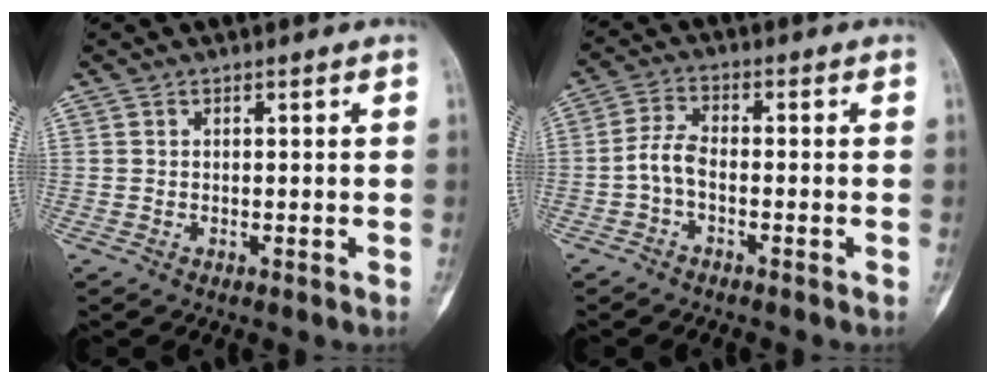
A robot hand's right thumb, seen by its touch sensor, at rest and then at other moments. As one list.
[{"total": 4.4, "force": [-1.5, 2.1, 3.5], "torque": [-0.073, 0.018, -0.038]}]